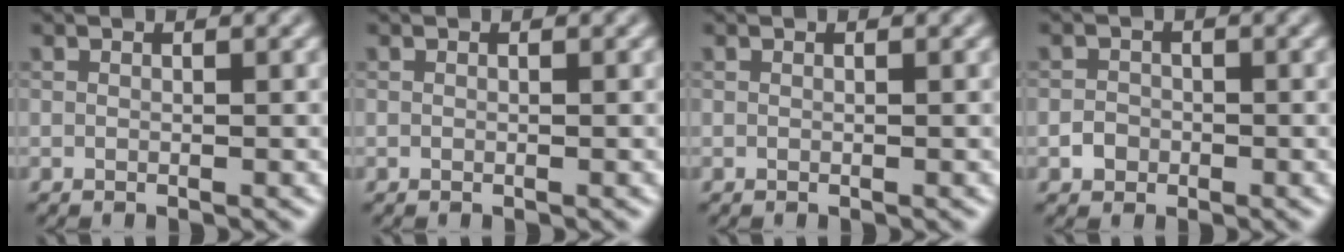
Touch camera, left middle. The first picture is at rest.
{"total": 0.0}
{"total": 0.0}
{"total": 1.3, "force": [-0.5, 1.2, 0.4], "torque": [-0.001, 0.001, -0.012]}